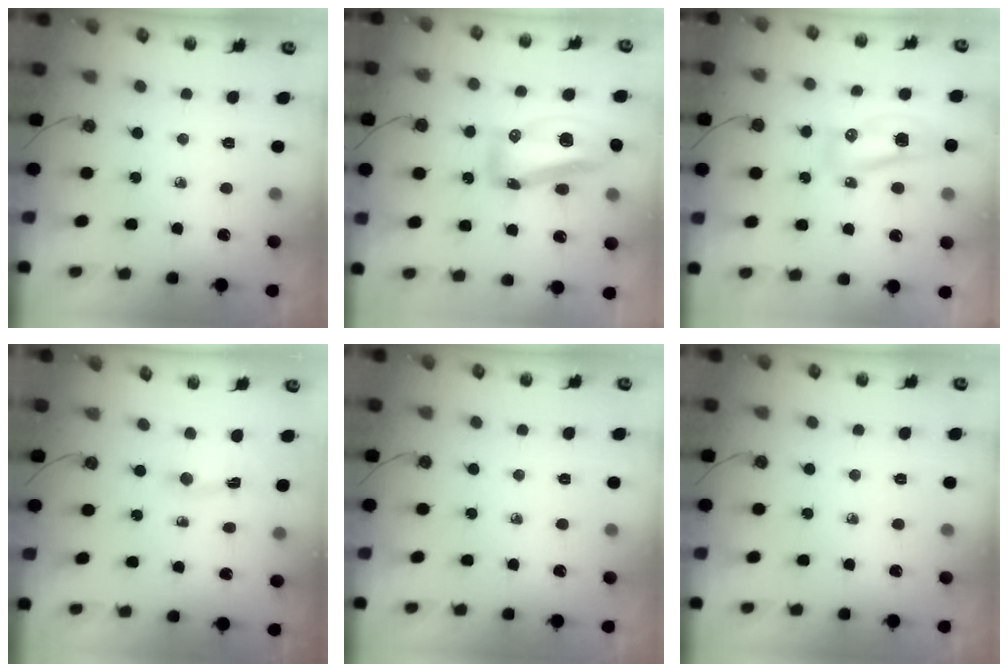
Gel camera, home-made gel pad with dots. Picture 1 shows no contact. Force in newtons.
{"total": 15.7, "press": 15.6, "slide": 1.4}
{"total": 16.5, "press": 10.8, "slide": 12.5}
{"total": 1.5, "press": 1.5, "slide": 0.2}
{"total": 0.0}
{"total": 0.0}